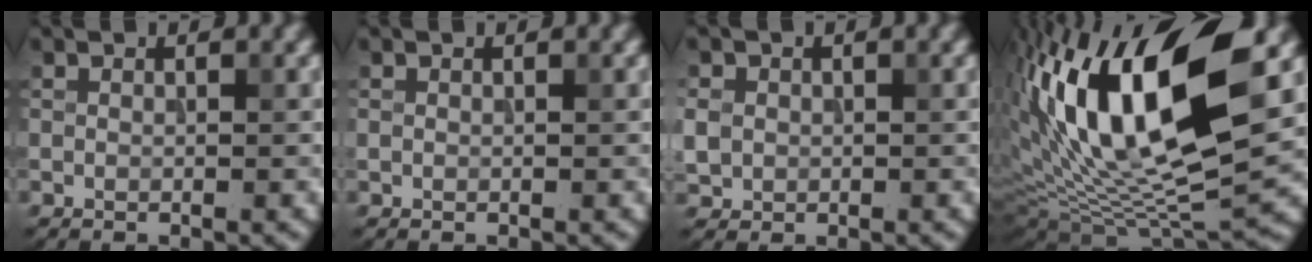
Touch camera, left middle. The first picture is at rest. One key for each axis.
{"total": 0.0}
{"total": 2.1, "fx": 0.0, "fy": 2.0, "fz": 0.8, "tx": -0.017, "ty": 0.000, "tz": -0.001}
{"total": 17.7, "fx": 6.0, "fy": 7.6, "fz": 14.8, "tx": -0.282, "ty": 0.029, "tz": 0.096}